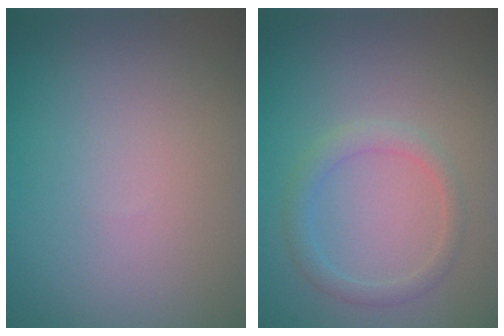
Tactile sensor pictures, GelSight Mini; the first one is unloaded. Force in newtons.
{"total": 2.0, "press": 2.0, "slide": 0.3}